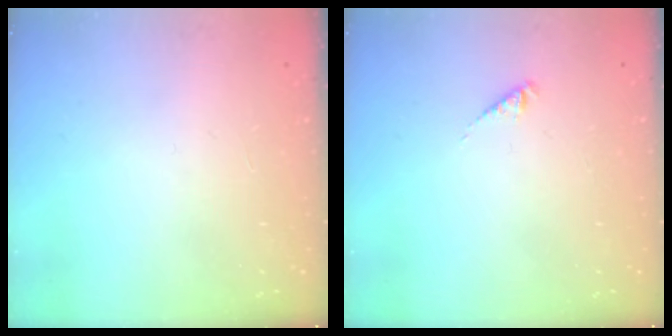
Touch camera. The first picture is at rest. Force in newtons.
{"total": 2.3, "press": 2.3, "slide": 0.4}